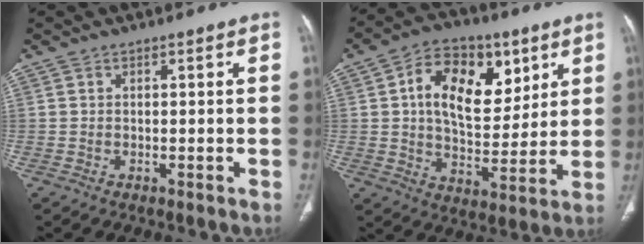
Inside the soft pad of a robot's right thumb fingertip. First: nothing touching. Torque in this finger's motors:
{"motor_torque": [-0.20, 0.48, 0.20, 0.34, 0.11]}